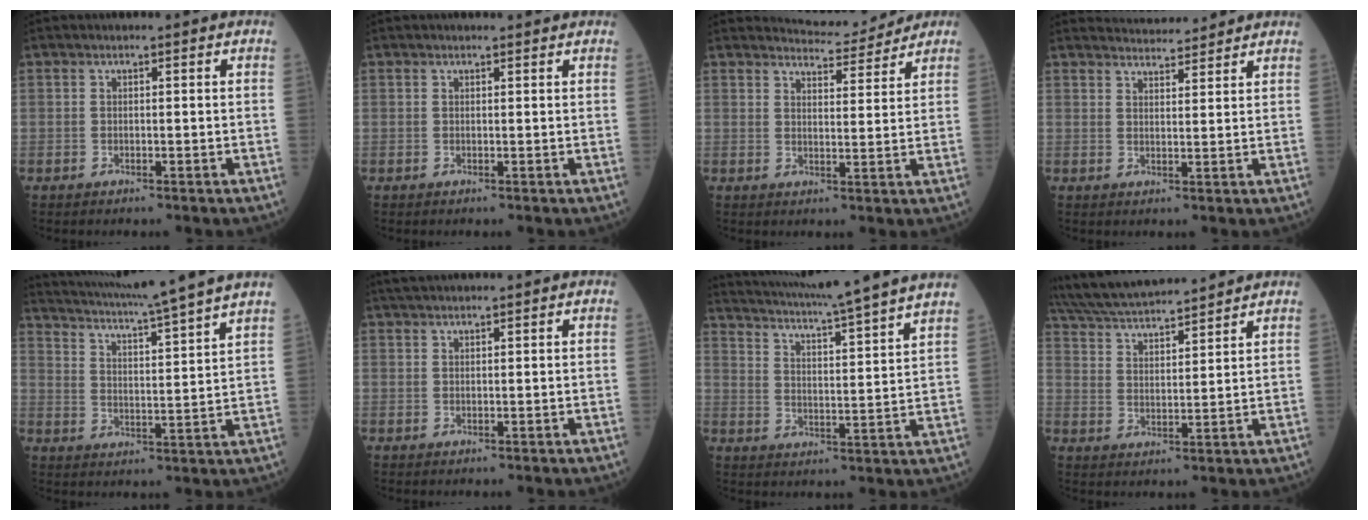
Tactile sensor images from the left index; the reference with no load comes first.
{"total": 1.2, "force": [1.1, 0.1, 0.1], "torque": [-0.010, 0.004, 0.014]}
{"total": 6.2, "force": [6.1, 0.9, 0.1], "torque": [-0.007, 0.006, 0.079]}
{"total": 5.9, "force": [5.8, 0.4, 0.7], "torque": [-0.014, 0.019, 0.081]}
{"total": 18.3, "force": [16.1, -2.2, 8.3], "torque": [-0.150, -0.023, 0.224]}
{"total": 3.4, "force": [3.0, 0.1, 1.4], "torque": [-0.018, 0.031, 0.054]}
{"total": 20.9, "force": [18.6, -1.8, 9.2], "torque": [-0.165, -0.029, 0.252]}
{"total": 14.8, "force": [13.7, 1.1, 5.5], "torque": [-0.108, 0.028, 0.234]}